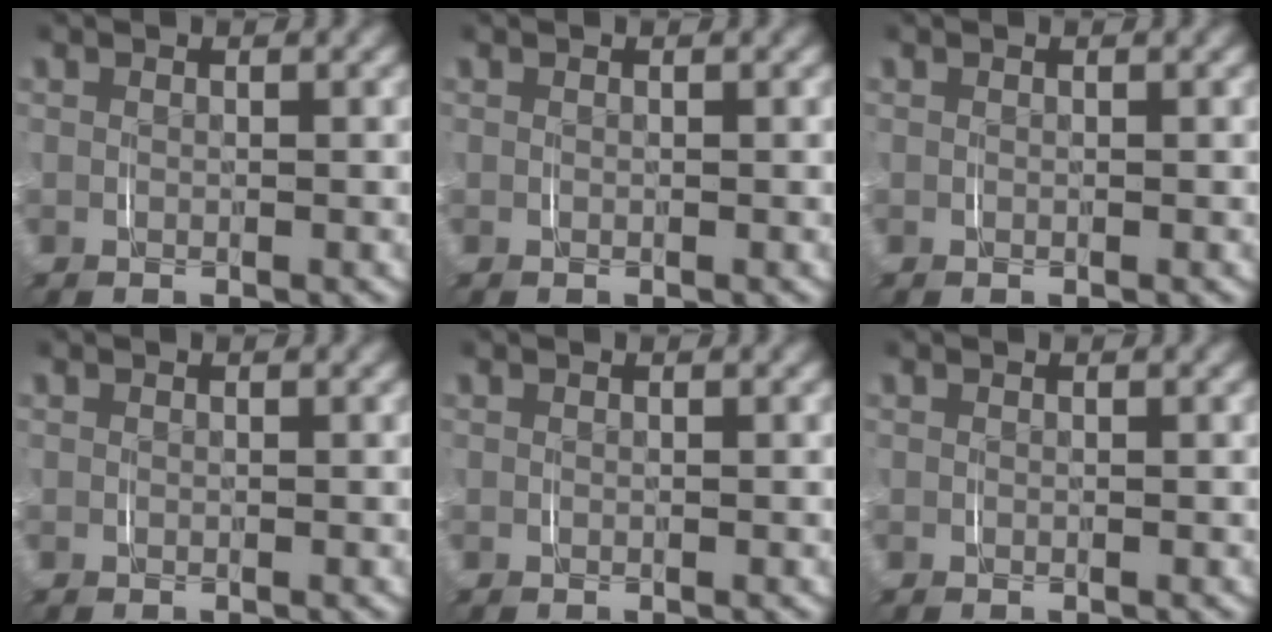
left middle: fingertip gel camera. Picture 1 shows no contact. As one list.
[{"total": 0.0}, {"total": 0.0}, {"total": 0.0}, {"total": 0.0}, {"total": 0.0}]